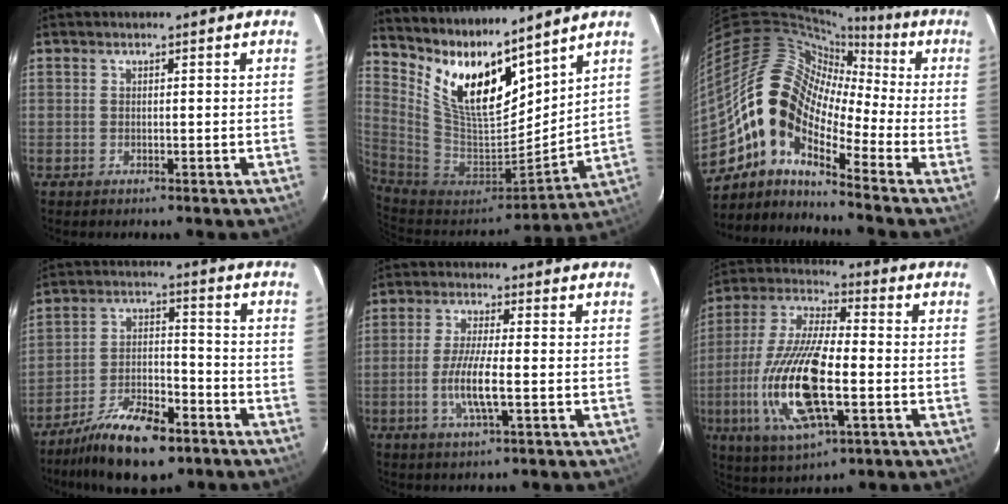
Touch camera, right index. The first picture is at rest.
{"total": 15.4, "force": [11.3, 4.8, 9.4], "torque": [-0.172, -0.019, 0.221]}
{"total": 14.3, "force": [-5.7, 7.5, 10.7], "torque": [-0.175, 0.003, -0.129]}
{"total": 14.8, "force": [-10.4, 5.8, 8.9], "torque": [-0.181, -0.008, -0.180]}
{"total": 7.1, "force": [-1.9, 0.8, 6.8], "torque": [-0.136, -0.007, -0.040]}
{"total": 19.5, "force": [-4.9, 6.6, 17.7], "torque": [-0.373, -0.014, -0.094]}